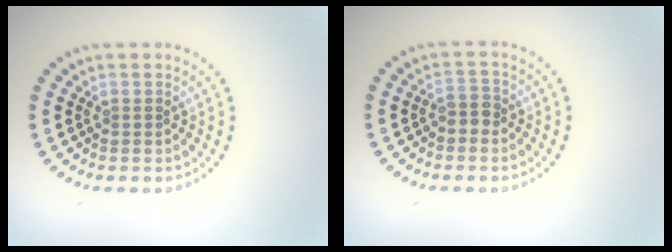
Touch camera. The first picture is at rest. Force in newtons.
{"total": 1.5, "press": 1.4, "slide": 0.6}